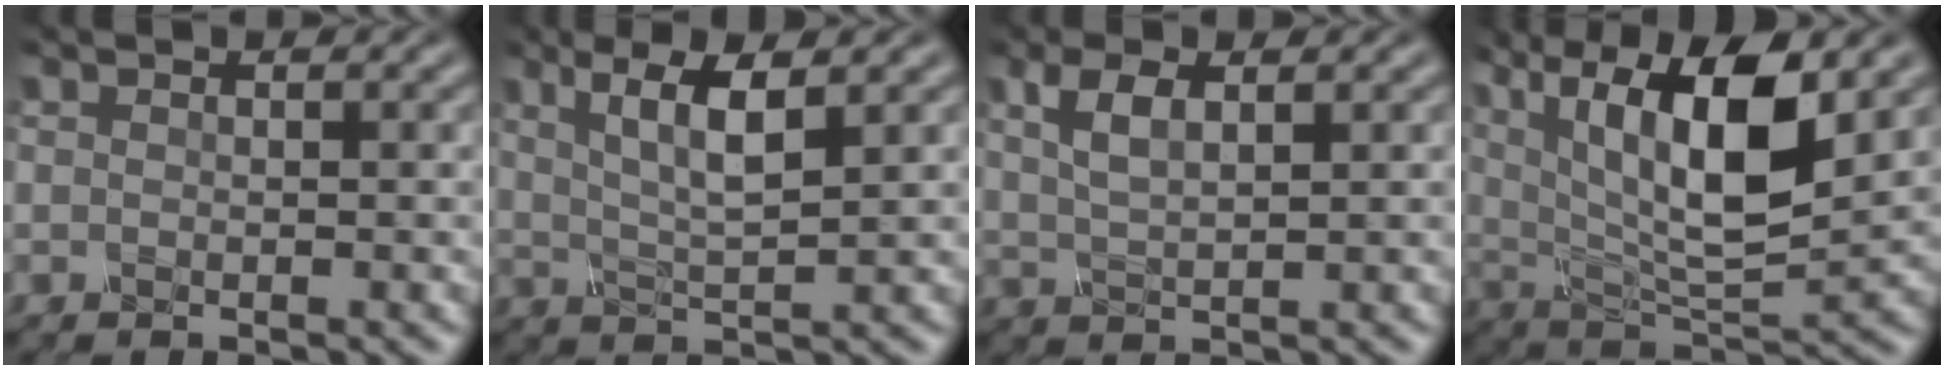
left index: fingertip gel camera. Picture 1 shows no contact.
{"total": 4.5, "force": [1.8, 1.1, 4.0], "torque": [-0.078, -0.005, 0.033]}
{"total": 3.0, "force": [1.1, 1.1, 2.5], "torque": [-0.057, 0.001, 0.023]}
{"total": 12.3, "force": [4.9, 4.5, 10.4], "torque": [-0.187, 0.001, 0.085]}